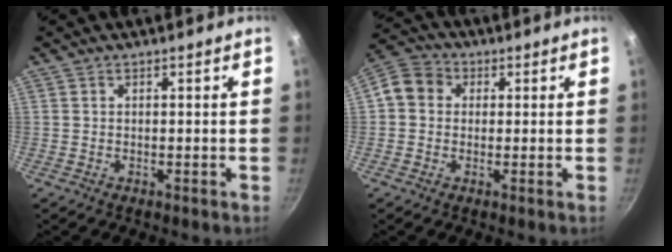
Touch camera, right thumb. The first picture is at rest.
{"total": 6.8, "force": [0.7, 6.0, 3.1], "torque": [-0.036, 0.015, -0.009]}